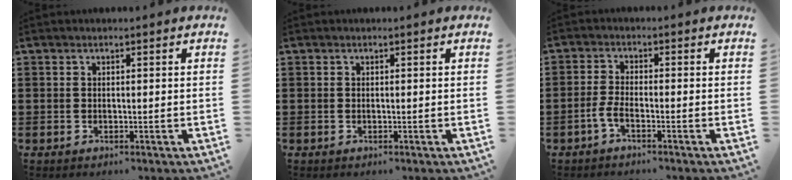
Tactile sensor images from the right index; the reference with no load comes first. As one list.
[{"total": 0.0}, {"total": 2.6, "force": [-1.4, 0.6, 2.0], "torque": [-0.050, -0.003, -0.030]}]